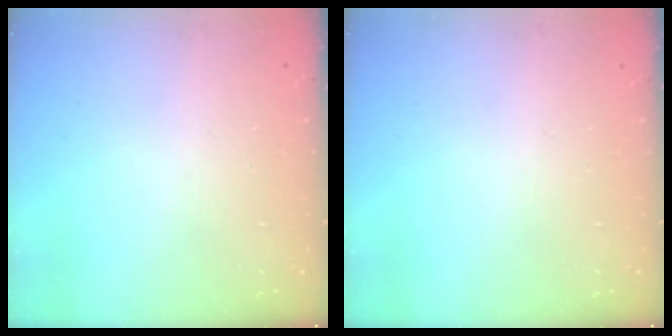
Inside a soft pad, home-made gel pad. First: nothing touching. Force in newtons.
{"total": 0.0}